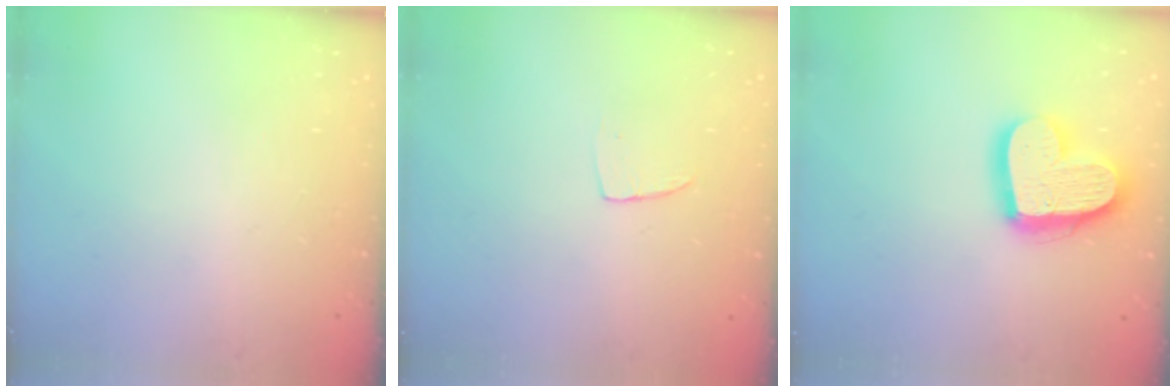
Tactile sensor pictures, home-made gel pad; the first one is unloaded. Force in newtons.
{"total": 4.0, "press": 4.0, "slide": 0.3}
{"total": 18.3, "press": 18.3, "slide": 1.6}